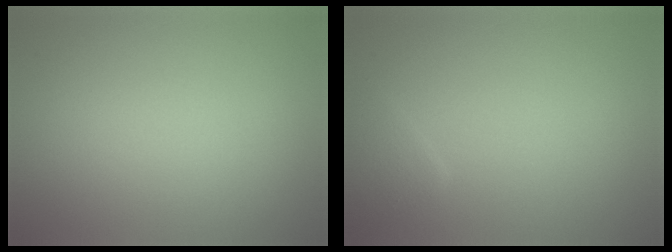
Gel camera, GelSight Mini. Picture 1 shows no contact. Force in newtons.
{"total": 1.2, "press": 1.2, "slide": 0.1}